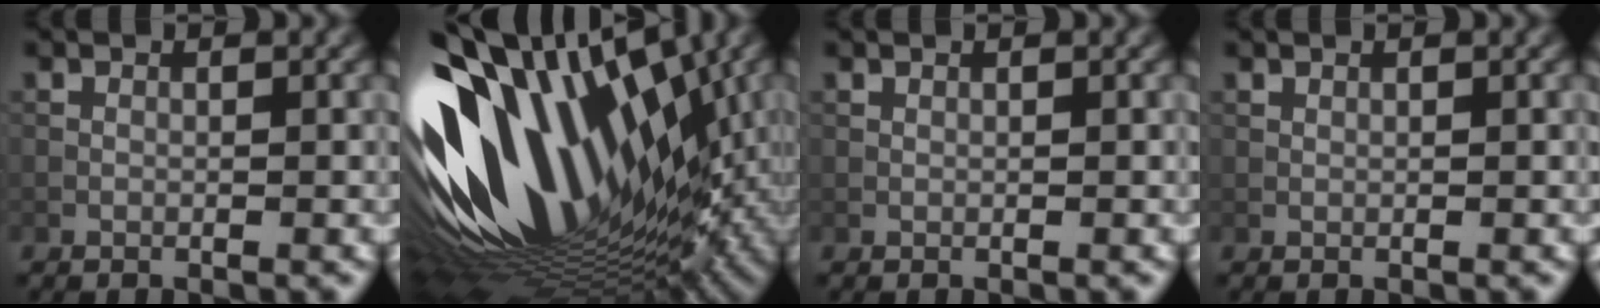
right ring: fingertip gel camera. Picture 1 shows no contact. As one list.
[{"total": 17.7, "force": [1.5, 10.4, 14.2], "torque": [-0.271, 0.004, 0.021]}, {"total": 0.0}, {"total": 0.0}]